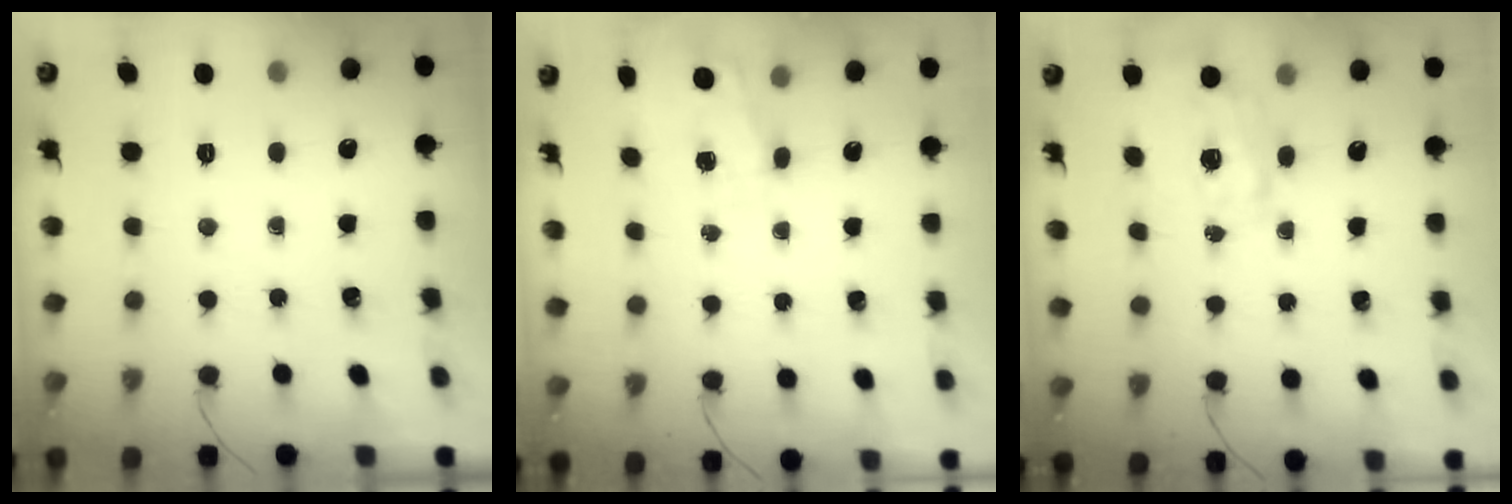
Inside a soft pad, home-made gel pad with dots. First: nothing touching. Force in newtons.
{"total": 7.0, "press": 6.9, "slide": 1.1}
{"total": 1.8, "press": 1.7, "slide": 0.5}